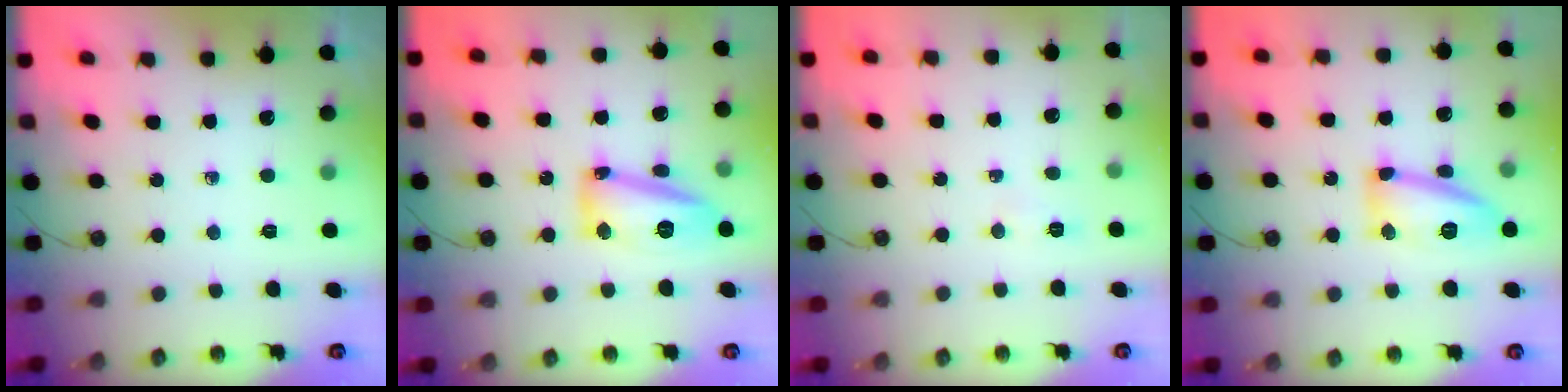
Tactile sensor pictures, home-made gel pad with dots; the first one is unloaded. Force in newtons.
{"total": 18.4, "press": 15.6, "slide": 9.7}
{"total": 4.4, "press": 4.3, "slide": 1.2}
{"total": 13.9, "press": 13.9, "slide": 1.1}